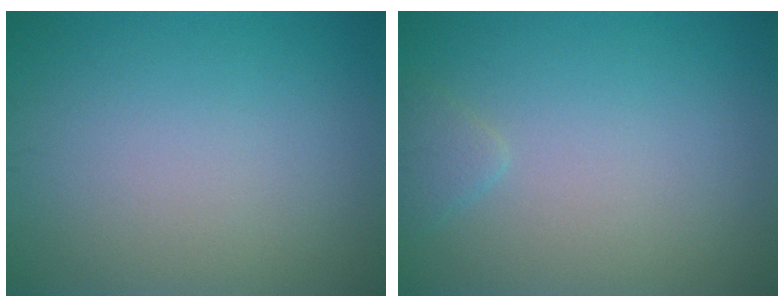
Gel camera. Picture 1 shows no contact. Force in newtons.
{"total": 1.0, "press": 1.0, "slide": 0.1}